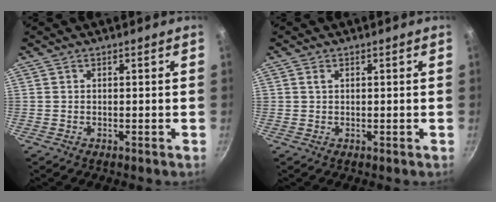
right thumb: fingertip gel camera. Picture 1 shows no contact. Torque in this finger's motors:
{"motor_torque": [-0.15, -0.14, 0.16, 0.36, -0.02]}